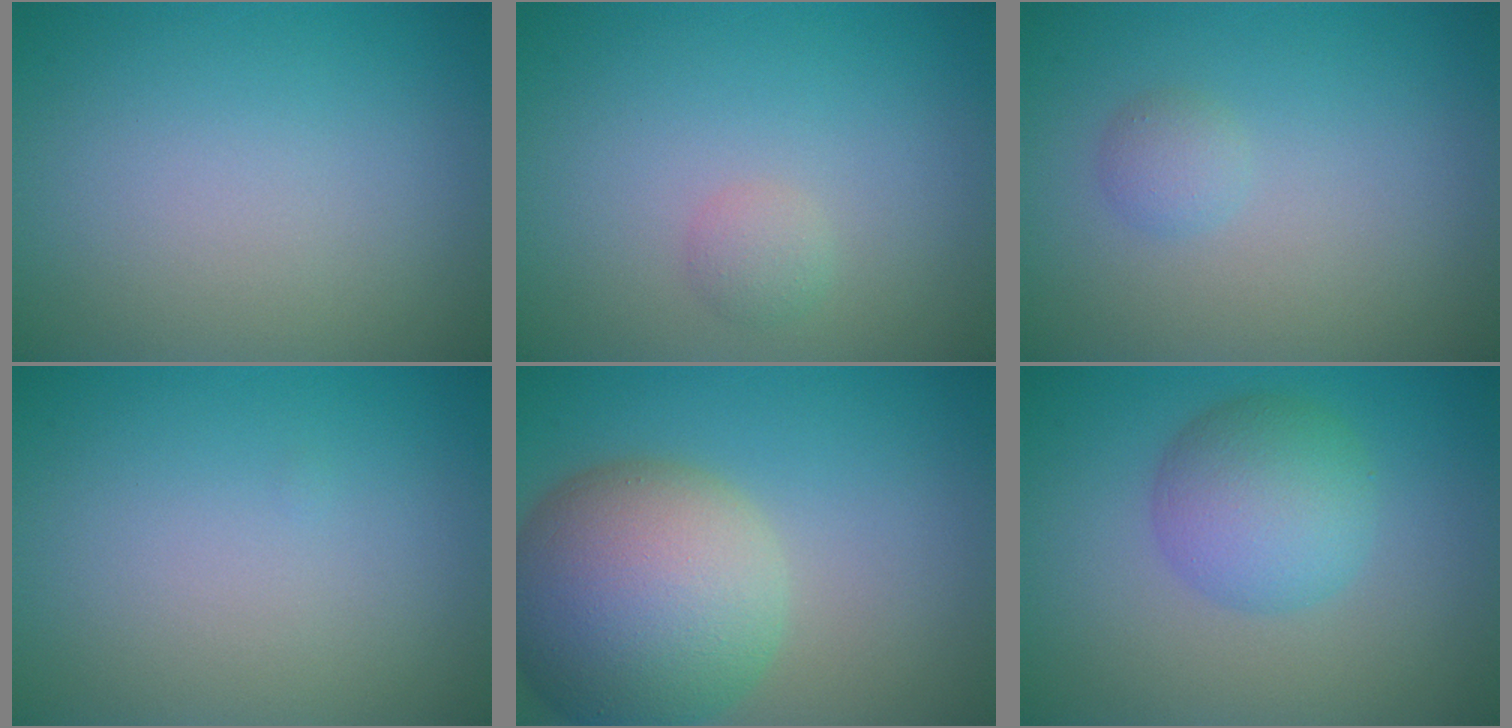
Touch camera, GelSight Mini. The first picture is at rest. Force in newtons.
{"total": 1.1, "press": 1.1, "slide": 0.1}
{"total": 1.1, "press": 1.1, "slide": 0.0}
{"total": 0.0}
{"total": 12.0, "press": 12.0, "slide": 0.5}
{"total": 4.9, "press": 4.8, "slide": 0.0}